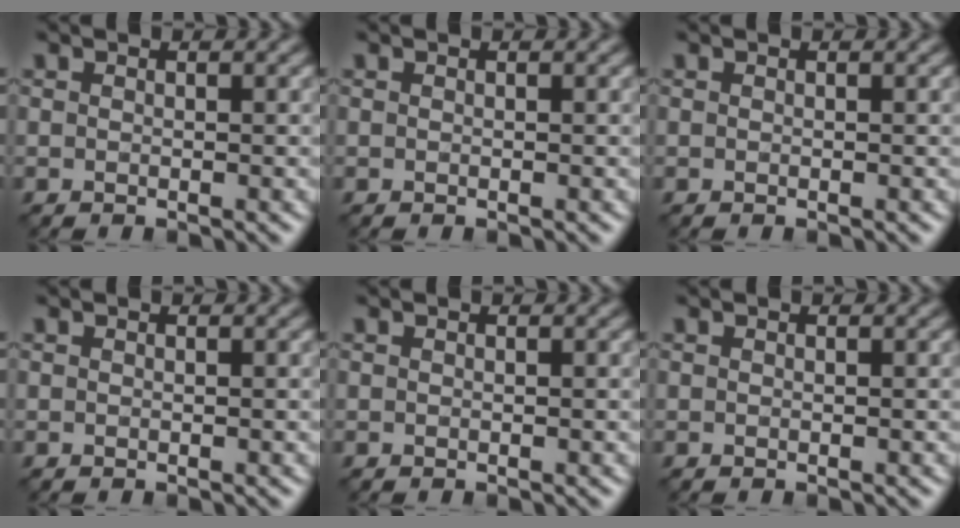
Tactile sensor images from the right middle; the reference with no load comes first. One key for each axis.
{"total": 0.0}
{"total": 0.0}
{"total": 0.0}
{"total": 0.0}
{"total": 0.0}